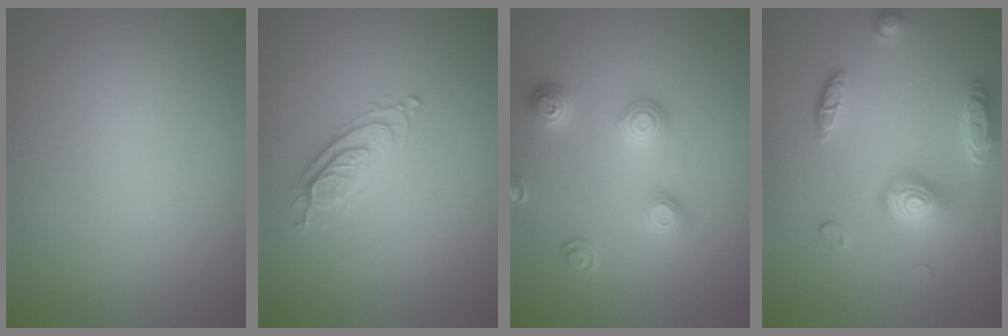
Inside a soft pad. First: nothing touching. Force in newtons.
{"total": 2.2, "press": 2.2, "slide": 0.3}
{"total": 2.9, "press": 2.7, "slide": 1.1}
{"total": 5.0, "press": 3.7, "slide": 3.3}